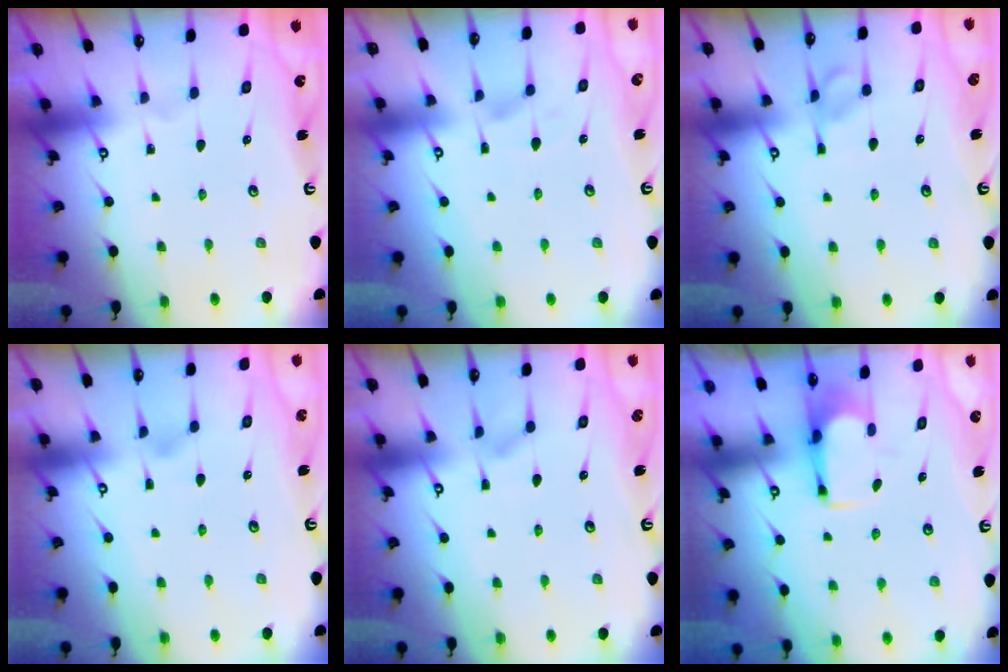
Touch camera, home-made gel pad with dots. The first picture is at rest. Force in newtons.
{"total": 1.7, "press": 1.3, "slide": 1.1}
{"total": 5.7, "press": 5.7, "slide": 0.5}
{"total": 1.0, "press": 0.0, "slide": 1.0}
{"total": 3.4, "press": 3.4, "slide": 0.4}
{"total": 2.8, "press": 2.6, "slide": 0.8}